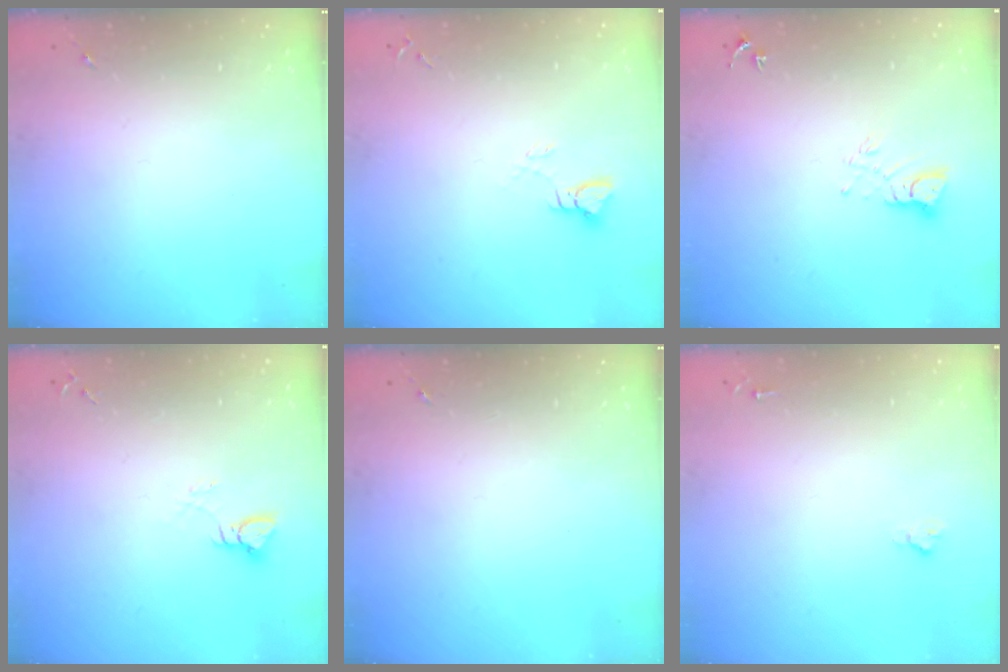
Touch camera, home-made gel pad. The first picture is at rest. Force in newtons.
{"total": 3.5, "press": 3.5, "slide": 0.2}
{"total": 4.9, "press": 4.8, "slide": 0.4}
{"total": 3.9, "press": 3.9, "slide": 0.4}
{"total": 0.0}
{"total": 1.9, "press": 1.9, "slide": 0.2}